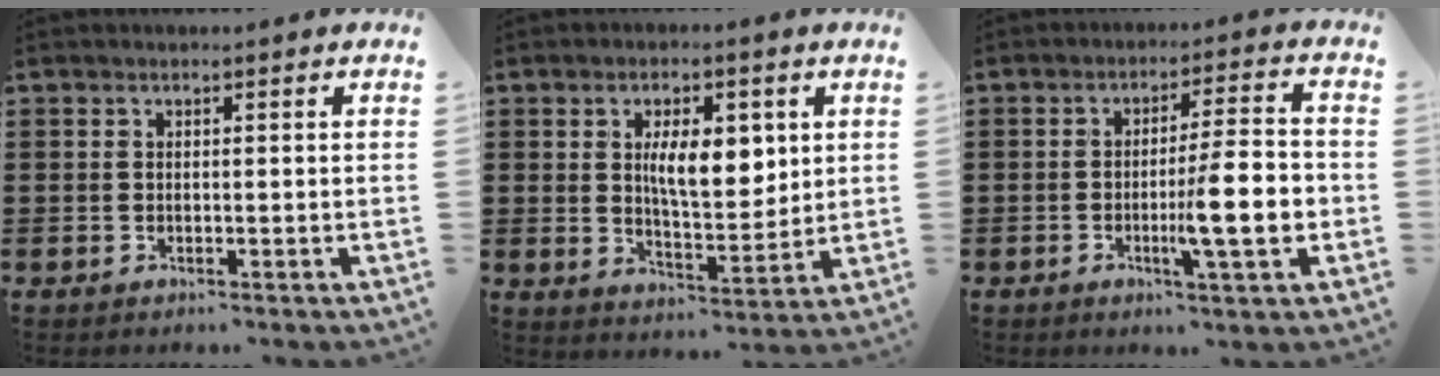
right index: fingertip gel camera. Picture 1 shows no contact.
{"total": 8.6, "force": [2.2, 3.8, 7.4], "torque": [-0.125, 0.001, 0.031]}
{"total": 10.4, "force": [-2.3, 1.4, 10.1], "torque": [-0.139, -0.012, -0.043]}